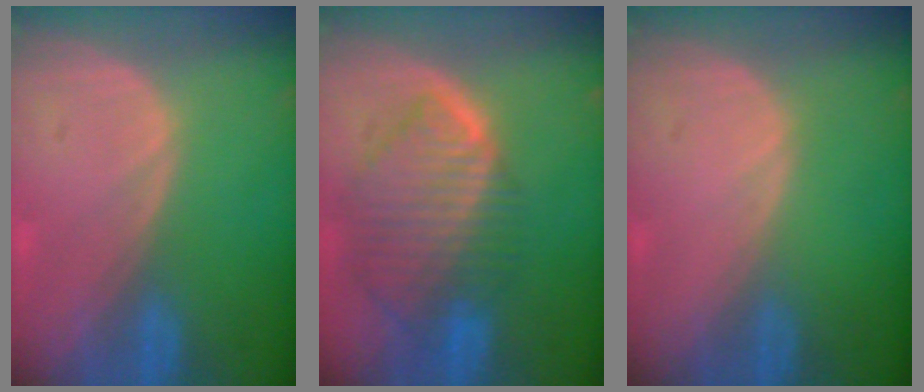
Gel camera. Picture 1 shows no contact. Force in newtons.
{"total": 10.1, "press": 8.5, "slide": 5.3}
{"total": 0.0}